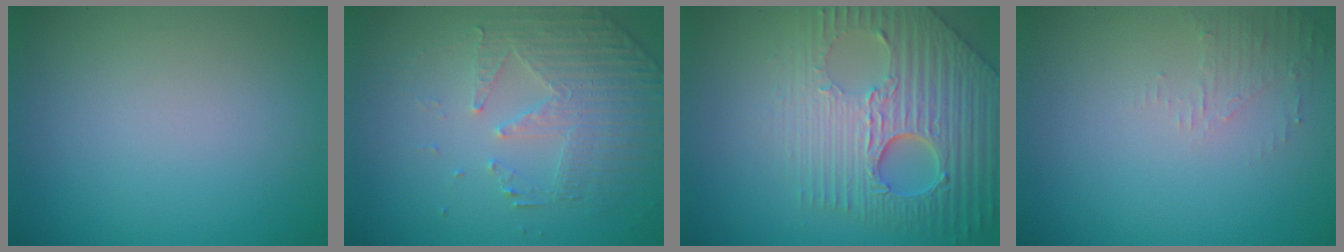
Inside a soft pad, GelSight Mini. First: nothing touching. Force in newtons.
{"total": 4.7, "press": 3.5, "slide": 3.2}
{"total": 8.1, "press": 6.2, "slide": 5.3}
{"total": 1.6, "press": 1.5, "slide": 0.4}